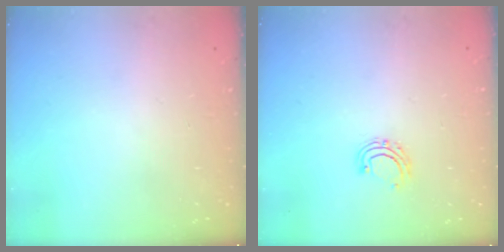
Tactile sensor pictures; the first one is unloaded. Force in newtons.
{"total": 5.5, "press": 5.4, "slide": 1.1}